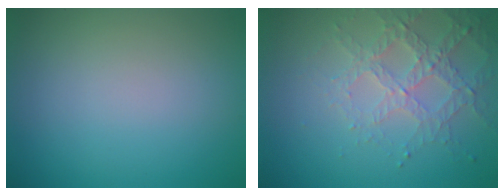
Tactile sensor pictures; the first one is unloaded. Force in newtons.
{"total": 3.1, "press": 3.1, "slide": 0.6}